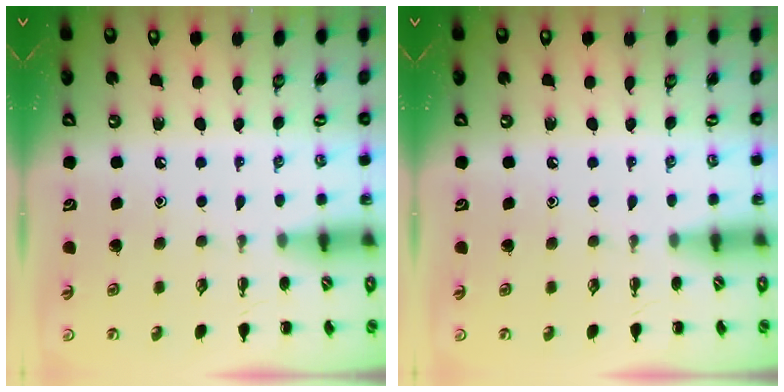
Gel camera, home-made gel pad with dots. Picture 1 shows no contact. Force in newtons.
{"total": 0.0}